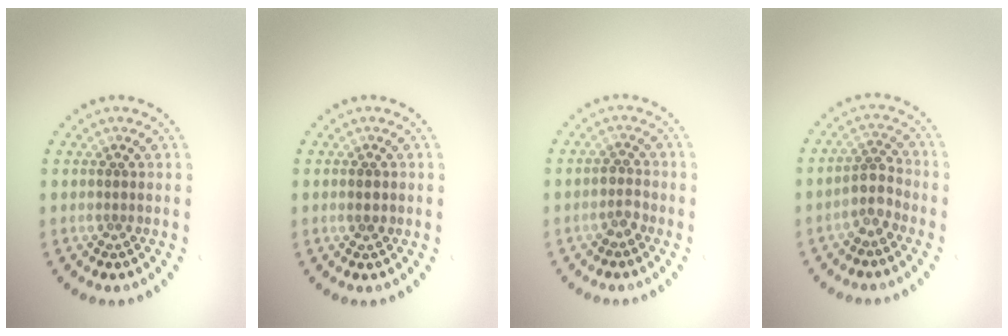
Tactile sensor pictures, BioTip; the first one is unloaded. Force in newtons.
{"total": 1.2, "press": 1.2, "slide": 0.0}
{"total": 1.4, "press": 1.3, "slide": 0.5}
{"total": 2.4, "press": 2.1, "slide": 1.2}